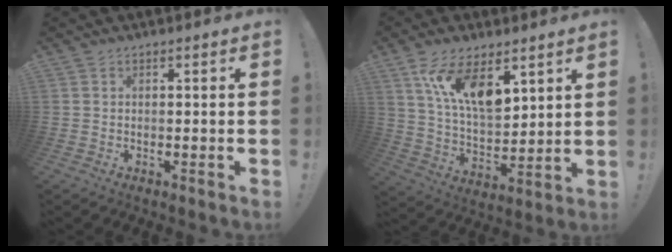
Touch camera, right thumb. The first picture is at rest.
{"total": 14.4, "force": [8.3, 6.6, 9.7], "torque": [-0.171, -0.042, 0.154]}